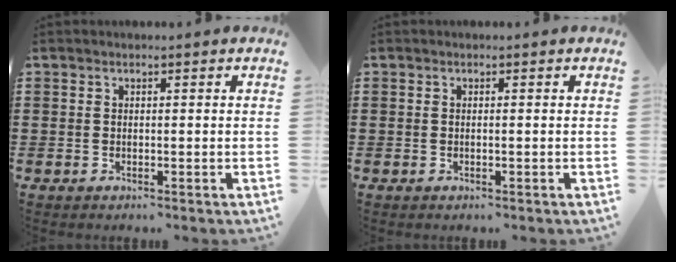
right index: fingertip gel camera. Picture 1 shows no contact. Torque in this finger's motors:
{"motor_torque": [0.19, 0.14, 0.05, 0.00]}